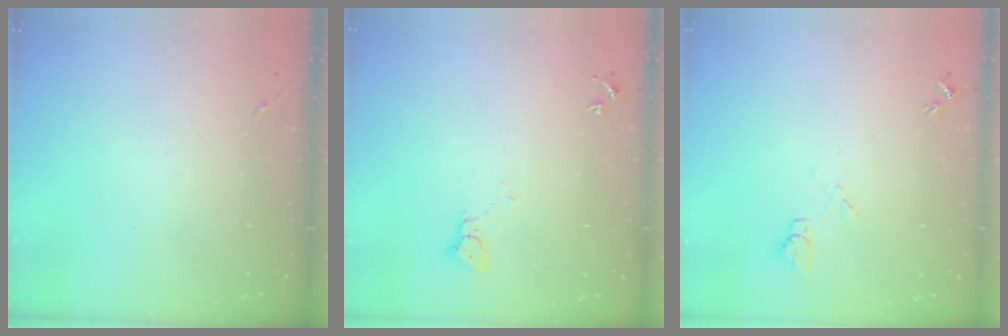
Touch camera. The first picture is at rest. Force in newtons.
{"total": 2.2, "press": 2.2, "slide": 0.2}
{"total": 7.1, "press": 7.1, "slide": 0.7}